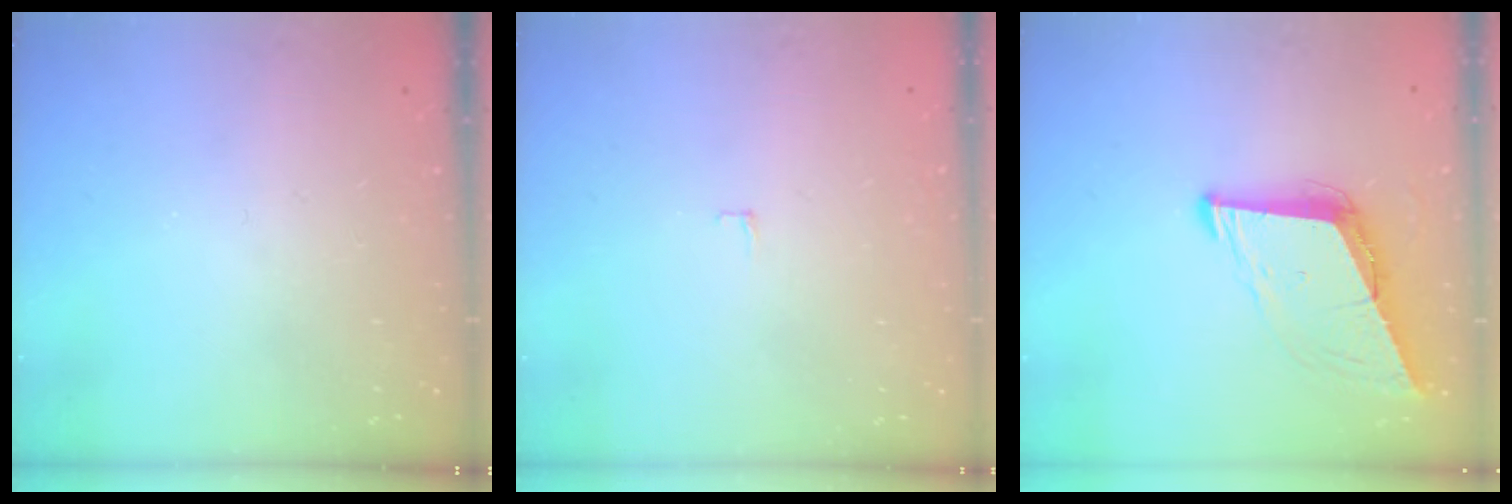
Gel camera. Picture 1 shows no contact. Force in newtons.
{"total": 2.4, "press": 2.4, "slide": 0.2}
{"total": 9.1, "press": 8.3, "slide": 3.7}